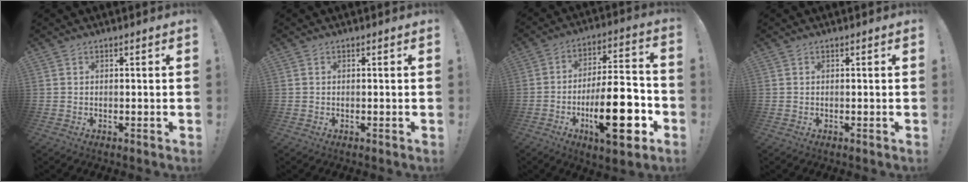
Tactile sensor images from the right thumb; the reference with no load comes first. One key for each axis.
{"total": 0.0}
{"total": 22.0, "fx": -7.8, "fy": 7.1, "fz": 19.3, "tx": -0.302, "ty": 0.035, "tz": -0.119}
{"total": 0.0}